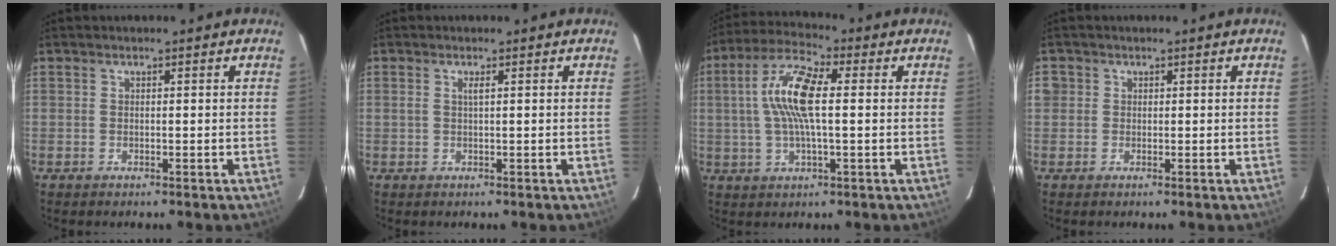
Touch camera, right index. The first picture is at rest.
{"total": 1.0, "force": [0.3, -0.1, 0.9], "torque": [-0.018, 0.001, 0.006]}
{"total": 11.4, "force": [1.2, 3.1, 10.9], "torque": [-0.217, 0.017, 0.019]}
{"total": 1.8, "force": [-0.2, 1.8, 0.3], "torque": [-0.001, 0.004, -0.006]}